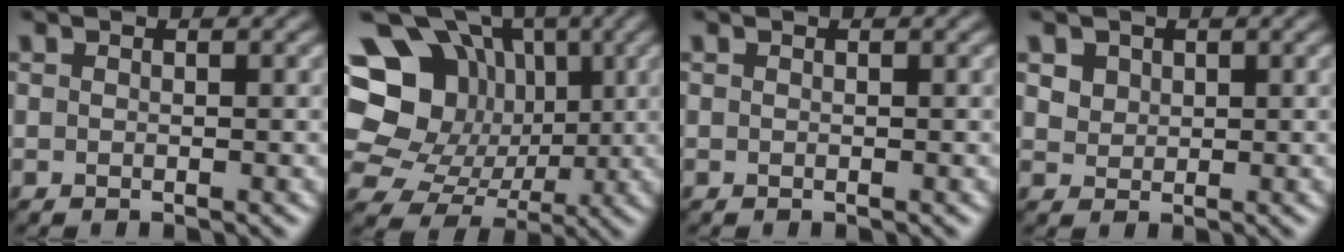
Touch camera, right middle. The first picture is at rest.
{"total": 17.3, "force": [4.6, 14.4, 8.3], "torque": [-0.166, 0.046, 0.060]}
{"total": 0.0}
{"total": 2.6, "force": [1.4, 1.9, 1.0], "torque": [-0.033, 0.002, 0.033]}